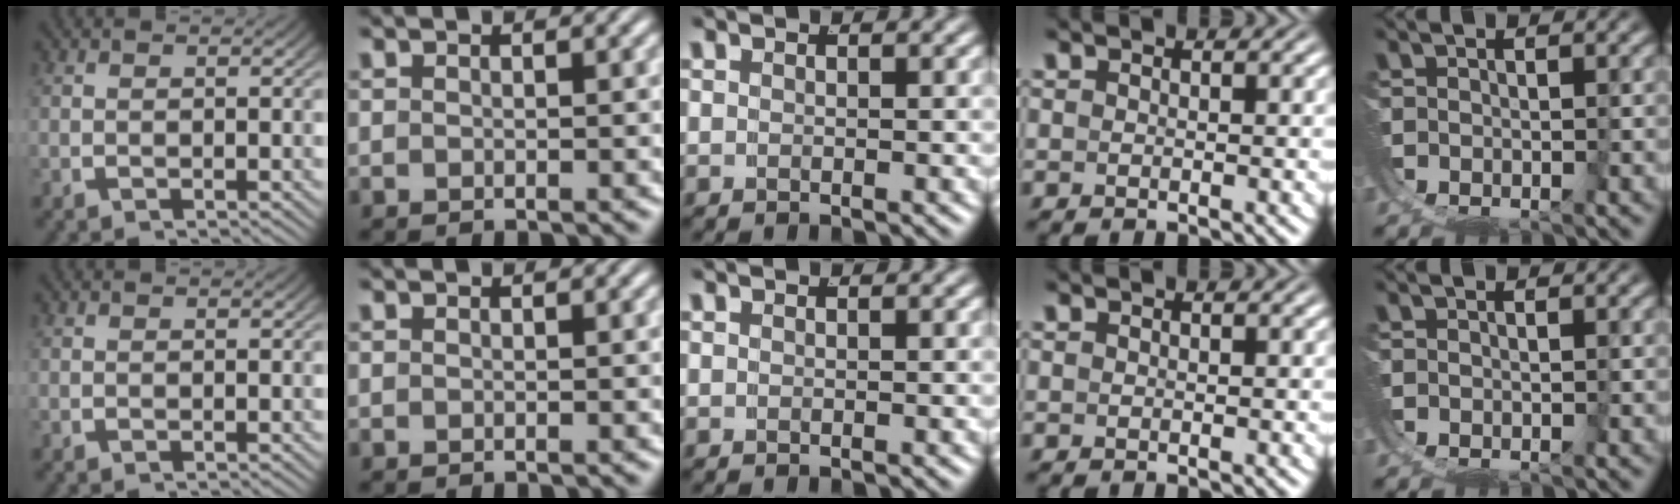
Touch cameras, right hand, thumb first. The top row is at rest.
{}